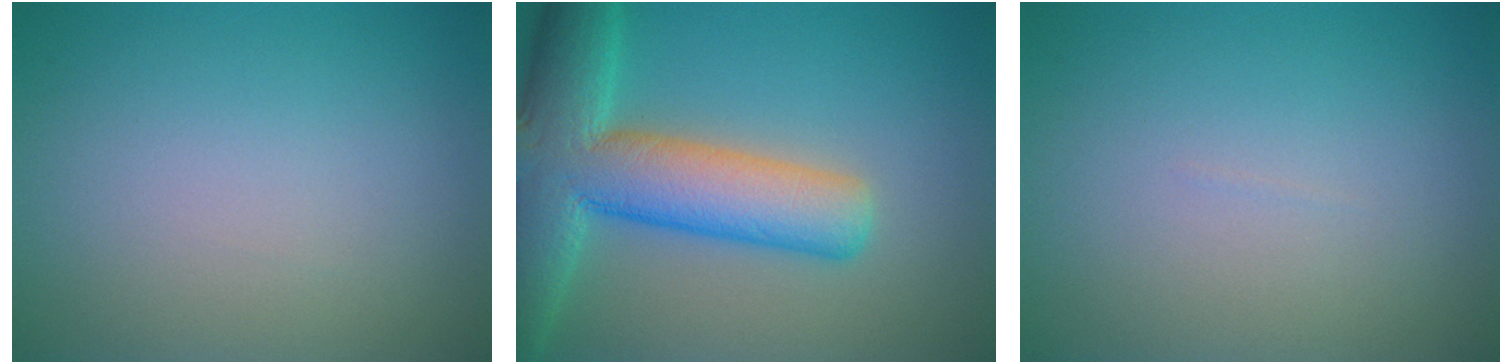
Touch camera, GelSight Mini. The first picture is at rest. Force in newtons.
{"total": 10.6, "press": 10.6, "slide": 0.7}
{"total": 0.0}